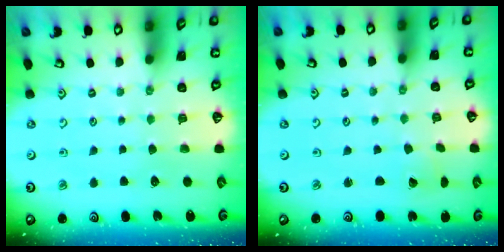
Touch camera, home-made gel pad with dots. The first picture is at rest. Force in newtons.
{"total": 1.4, "press": 1.4, "slide": 0.1}